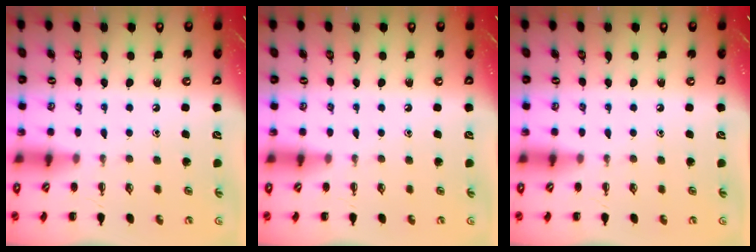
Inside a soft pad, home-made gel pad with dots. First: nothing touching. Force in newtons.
{"total": 0.0}
{"total": 0.0}